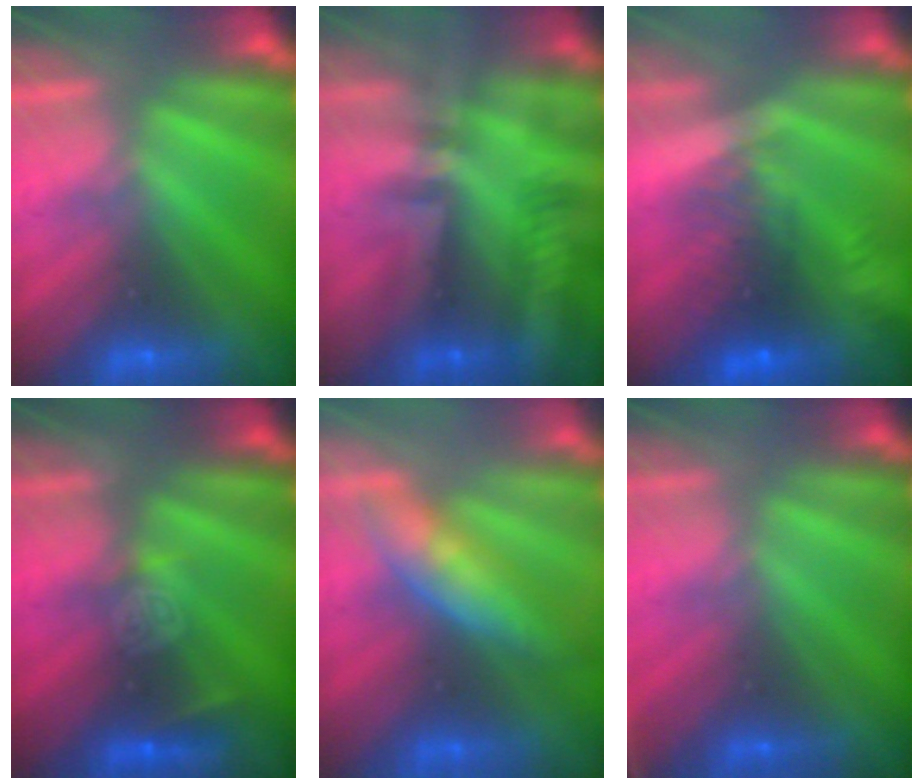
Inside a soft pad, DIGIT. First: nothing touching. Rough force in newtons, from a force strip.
{"total": 2.4}
{"total": 7.6}
{"total": 3.7}
{"total": 3.5}
{"total": 2.5}